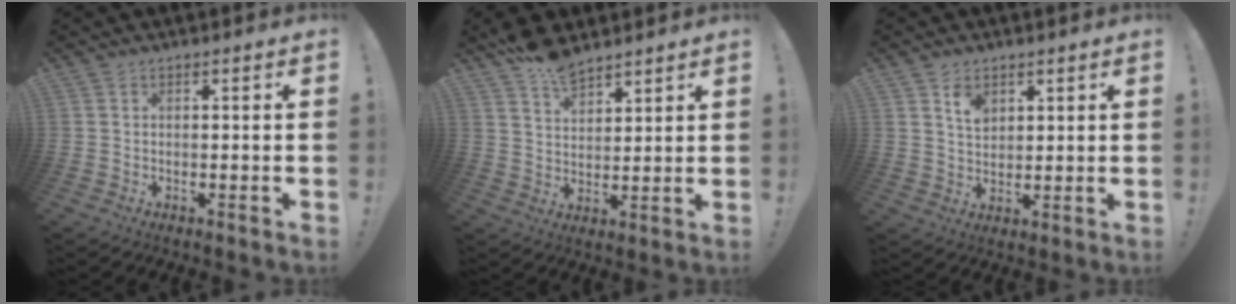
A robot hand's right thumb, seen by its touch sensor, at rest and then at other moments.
{"total": 8.3, "force": [6.8, 3.5, 3.1], "torque": [-0.056, -0.041, 0.130]}
{"total": 5.5, "force": [3.3, 3.6, 2.4], "torque": [-0.028, -0.018, 0.058]}